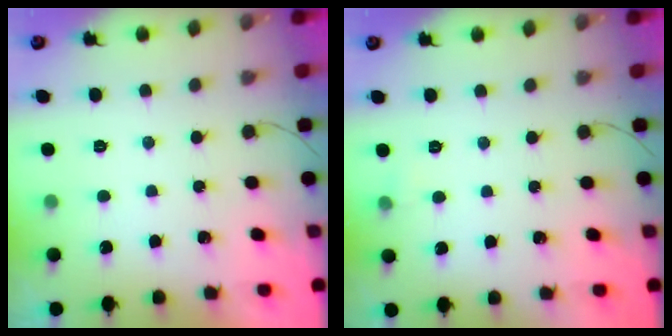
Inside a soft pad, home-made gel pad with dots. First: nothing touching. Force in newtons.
{"total": 2.6, "press": 2.4, "slide": 1.0}